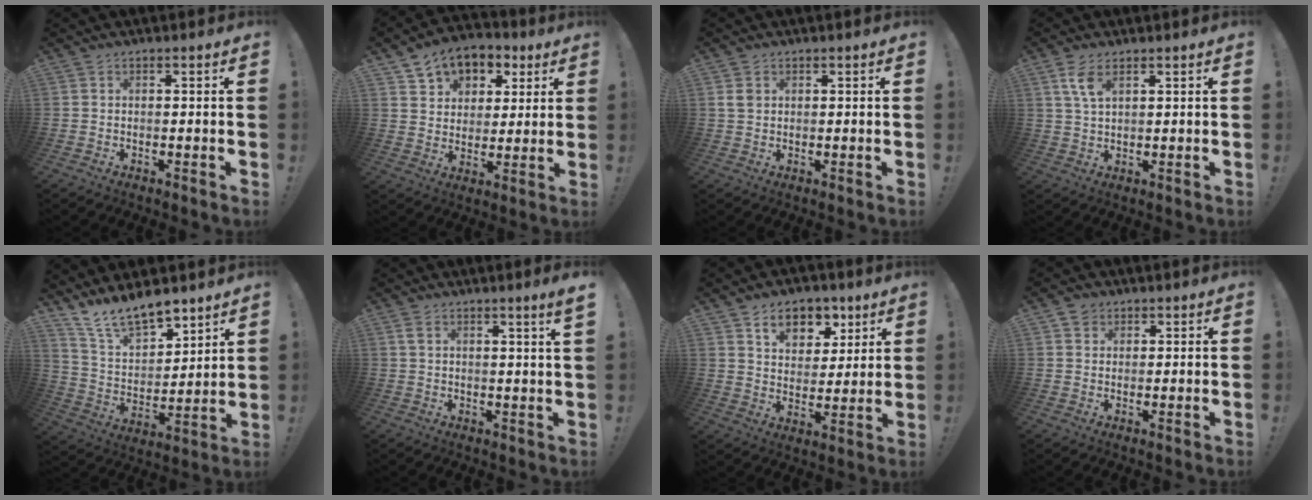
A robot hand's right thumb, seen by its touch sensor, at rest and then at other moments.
{"total": 9.4, "force": [5.3, 7.1, 3.0], "torque": [-0.047, -0.033, 0.104]}
{"total": 2.5, "force": [0.9, 1.9, 1.3], "torque": [-0.014, 0.000, 0.015]}
{"total": 5.8, "force": [3.1, 2.5, 4.3], "torque": [-0.076, -0.009, 0.055]}
{"total": 13.6, "force": [11.8, 4.9, 4.8], "torque": [-0.097, -0.088, 0.221]}
{"total": 3.7, "force": [2.5, -0.5, 2.8], "torque": [-0.040, -0.013, 0.038]}
{"total": 10.2, "force": [6.2, 7.0, 4.1], "torque": [-0.061, -0.030, 0.117]}
{"total": 2.7, "force": [1.6, 2.1, 0.2], "torque": [-0.003, -0.002, 0.028]}